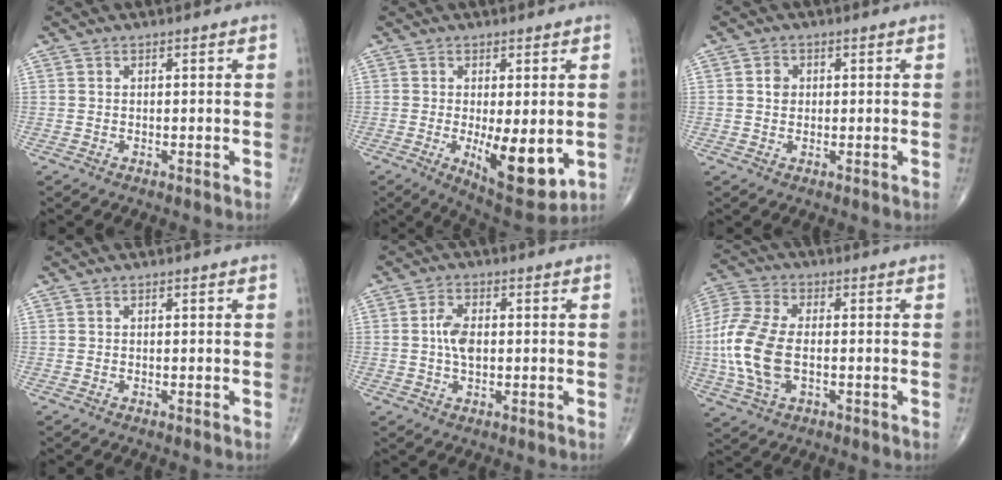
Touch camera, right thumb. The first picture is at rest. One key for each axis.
{"total": 11.3, "fx": -1.9, "fy": 4.2, "fz": 10.3, "tx": -0.141, "ty": -0.029, "tz": -0.016}
{"total": 2.3, "fx": 0.4, "fy": 2.0, "fz": 1.1, "tx": -0.010, "ty": 0.002, "tz": 0.004}
{"total": 0.0}
{"total": 4.8, "fx": 0.1, "fy": 2.6, "fz": 4.0, "tx": -0.083, "ty": 0.005, "tz": -0.002}
{"total": 13.8, "fx": -1.6, "fy": 7.7, "fz": 11.4, "tx": -0.264, "ty": 0.009, "tz": -0.031}